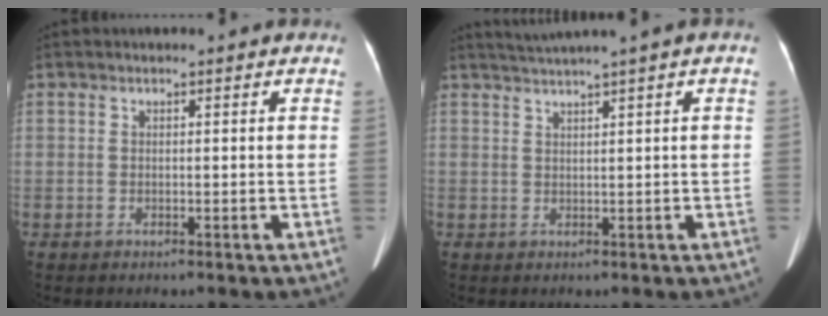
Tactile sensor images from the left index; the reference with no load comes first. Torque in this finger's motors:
{"motor_torque": [-0.52, 0.09, -0.24, -0.21]}